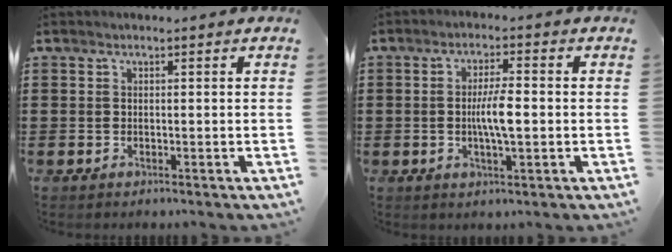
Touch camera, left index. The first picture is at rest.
{"total": 5.3, "force": [-0.5, 1.2, 5.1], "torque": [-0.099, 0.001, -0.013]}